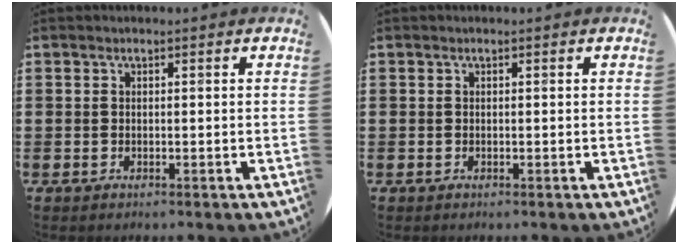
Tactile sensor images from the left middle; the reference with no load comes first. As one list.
[{"total": 0.0}]